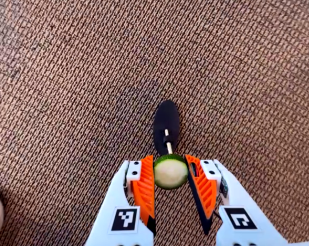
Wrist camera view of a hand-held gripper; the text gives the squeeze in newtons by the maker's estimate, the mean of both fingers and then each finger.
{"total": 8.4, "left": 8.8, "right": 8.1}